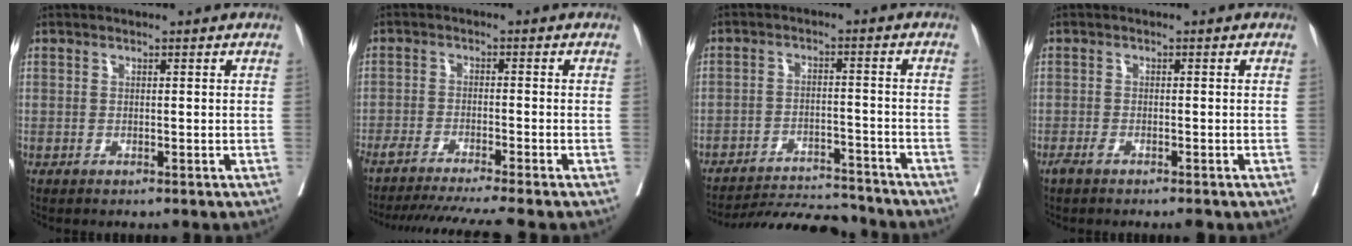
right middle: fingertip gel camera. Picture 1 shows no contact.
{"total": 12.5, "force": [-11.1, -1.3, 5.7], "torque": [-0.062, -0.027, -0.170]}
{"total": 12.1, "force": [-11.9, 0.8, 2.0], "torque": [-0.029, -0.002, -0.178]}
{"total": 2.2, "force": [-1.8, 0.3, 1.2], "torque": [-0.016, -0.004, -0.028]}